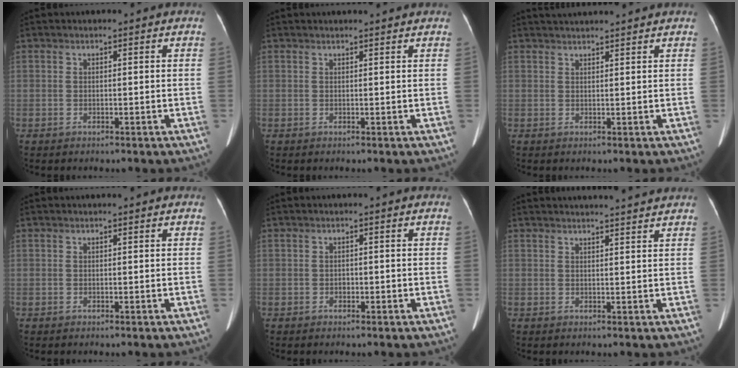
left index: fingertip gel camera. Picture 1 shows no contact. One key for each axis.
{"total": 2.1, "fx": 2.0, "fy": -0.1, "fz": 0.5, "tx": -0.009, "ty": 0.010, "tz": 0.024}
{"total": 4.9, "fx": 4.7, "fy": -0.4, "fz": 1.4, "tx": -0.017, "ty": 0.031, "tz": 0.067}
{"total": 0.0}
{"total": 0.7, "fx": -0.4, "fy": 0.5, "fz": 0.3, "tx": -0.005, "ty": 0.004, "tz": -0.006}
{"total": 6.7, "fx": 6.5, "fy": -0.4, "fz": 1.8, "tx": -0.021, "ty": 0.013, "tz": 0.070}